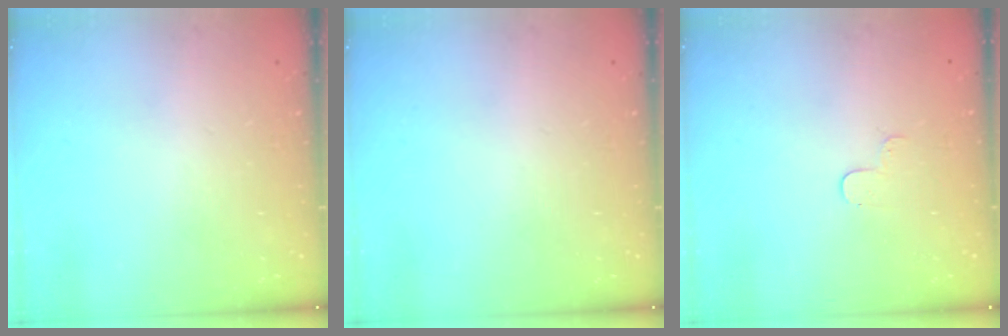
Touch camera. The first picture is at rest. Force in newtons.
{"total": 0.0}
{"total": 3.4, "press": 3.4, "slide": 0.4}